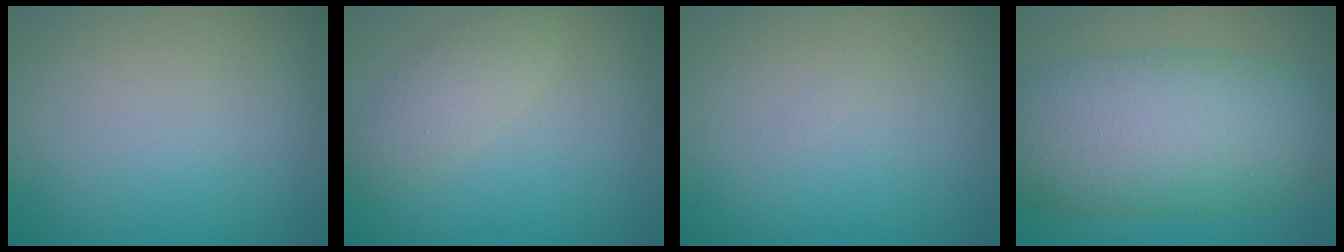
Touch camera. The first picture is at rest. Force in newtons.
{"total": 2.7, "press": 2.7, "slide": 0.1}
{"total": 0.0}
{"total": 11.3, "press": 11.3, "slide": 0.3}